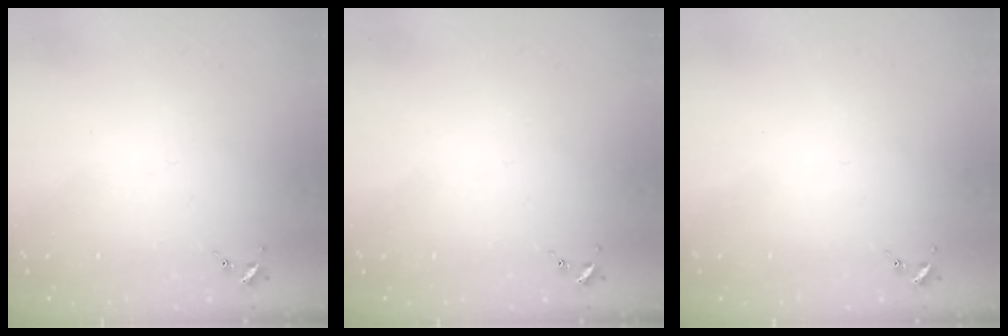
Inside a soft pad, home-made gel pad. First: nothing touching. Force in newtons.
{"total": 0.0}
{"total": 0.0}